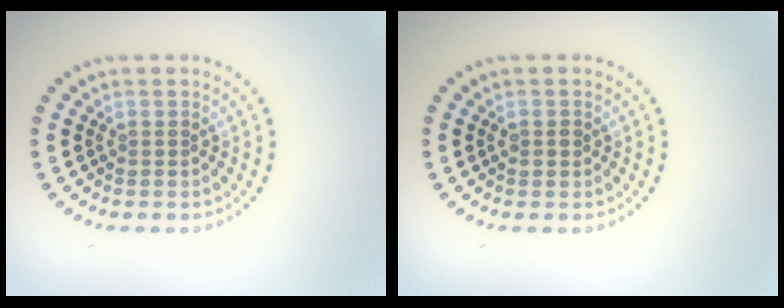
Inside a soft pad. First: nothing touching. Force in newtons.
{"total": 1.0, "press": 1.0, "slide": 0.2}